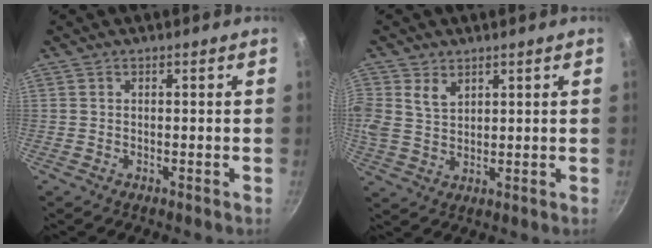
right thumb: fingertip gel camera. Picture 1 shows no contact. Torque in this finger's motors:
{"motor_torque": [0.00, 0.27, 0.26, 0.30, 0.08]}